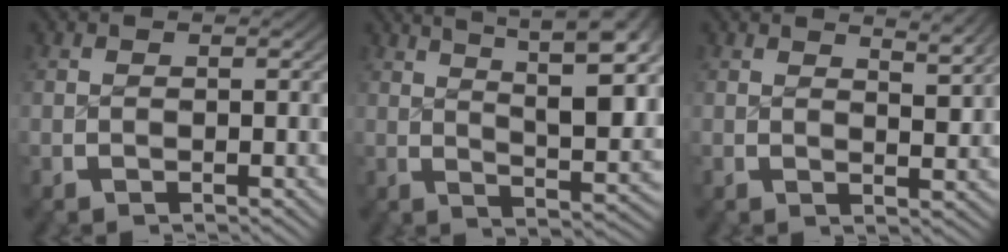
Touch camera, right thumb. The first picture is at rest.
{"total": 10.9, "force": [4.8, 5.0, 8.4], "torque": [-0.100, 0.006, 0.067]}
{"total": 2.7, "force": [2.1, 0.4, 1.6], "torque": [-0.014, -0.004, 0.034]}